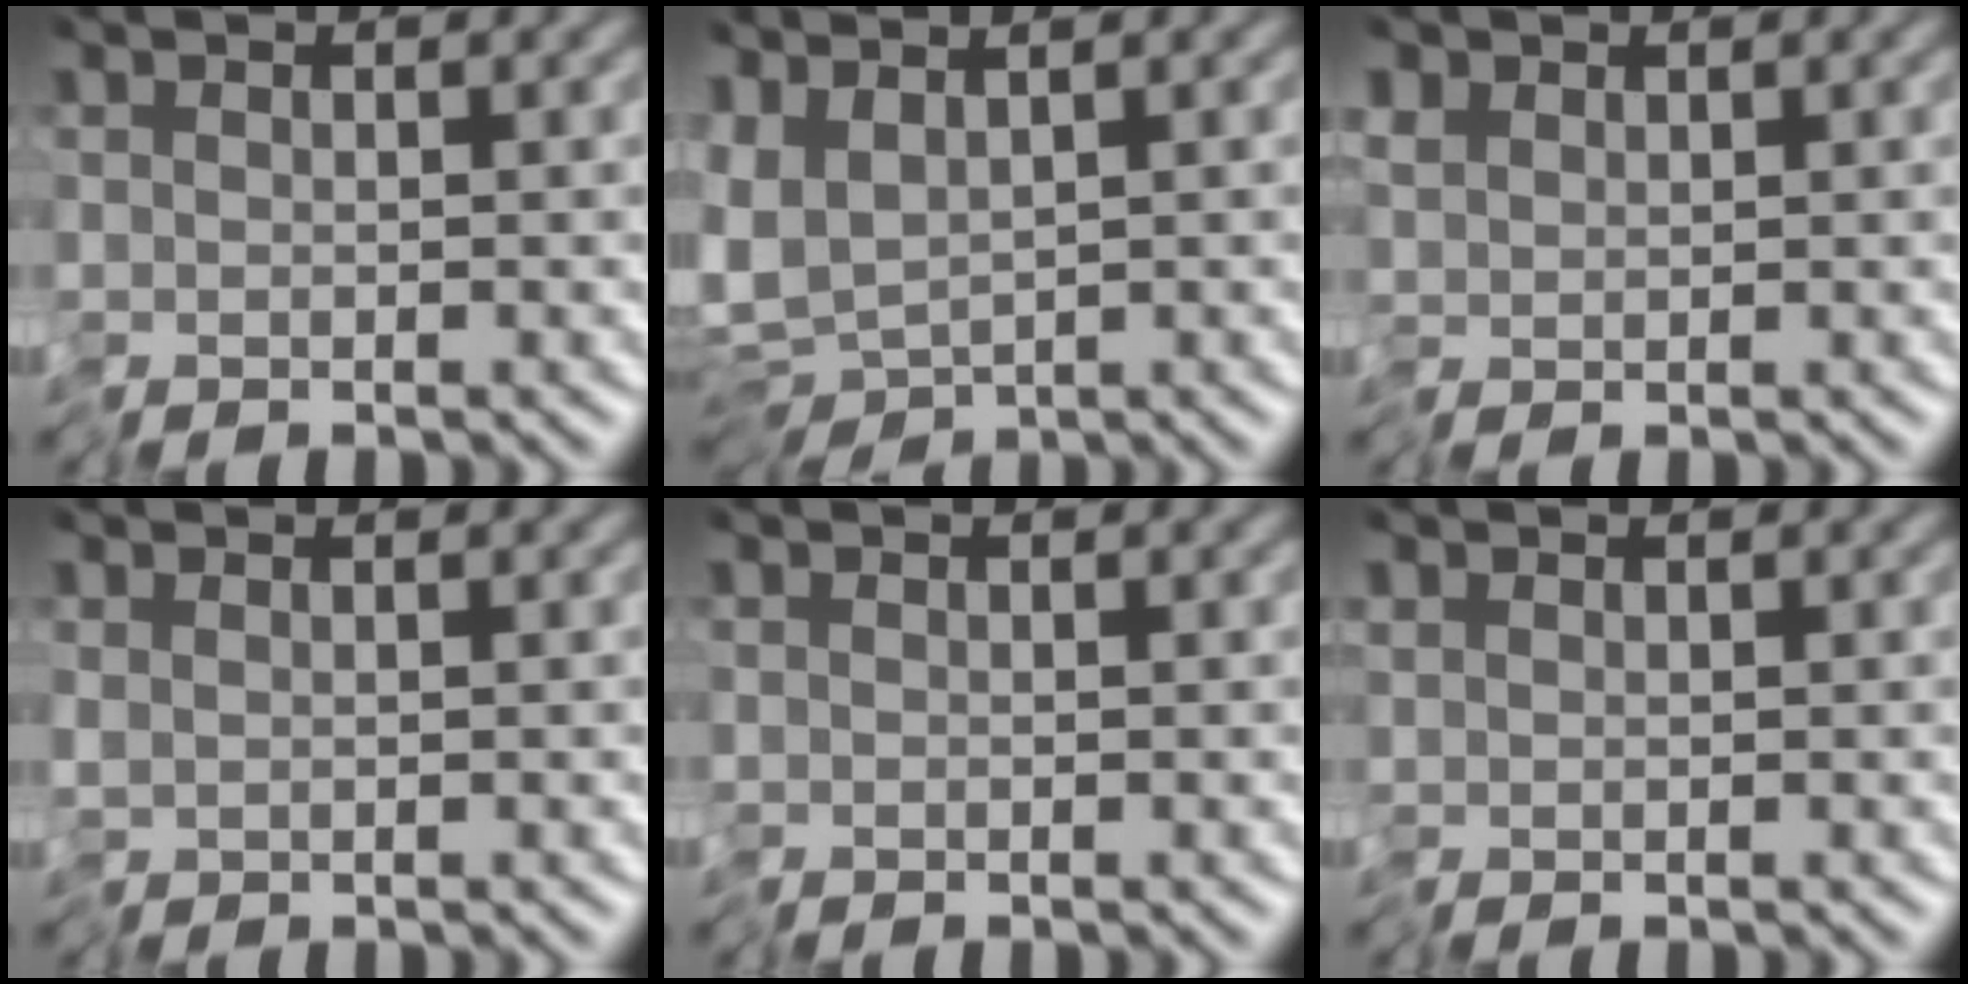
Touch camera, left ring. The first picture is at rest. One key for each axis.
{"total": 5.6, "fx": 0.4, "fy": 3.0, "fz": 4.7, "tx": -0.109, "ty": -0.012, "tz": 0.019}
{"total": 0.6, "fx": 0.2, "fy": 0.6, "fz": 0.2, "tx": -0.001, "ty": 0.001, "tz": 0.002}
{"total": 0.0}
{"total": 0.0}
{"total": 0.0}